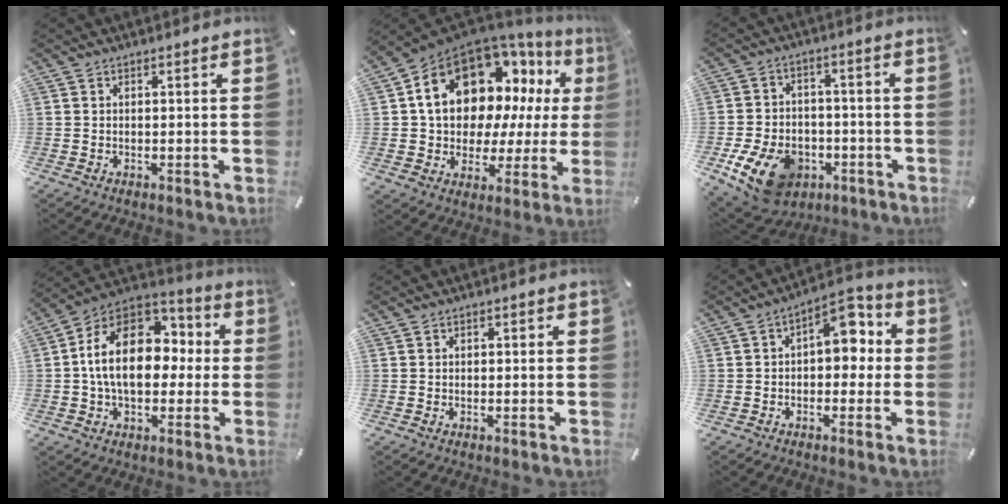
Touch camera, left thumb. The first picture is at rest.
{"total": 19.4, "force": [7.9, 12.9, 12.2], "torque": [-0.212, -0.048, 0.142]}
{"total": 13.9, "force": [-6.5, 9.6, 7.6], "torque": [-0.140, 0.039, -0.111]}
{"total": 19.0, "force": [1.0, 13.2, 13.6], "torque": [-0.253, 0.013, 0.013]}
{"total": 0.6, "force": [-0.2, 0.5, 0.2], "torque": [-0.002, 0.003, -0.005]}
{"total": 8.6, "force": [2.3, 5.4, 6.3], "torque": [-0.078, -0.016, 0.032]}